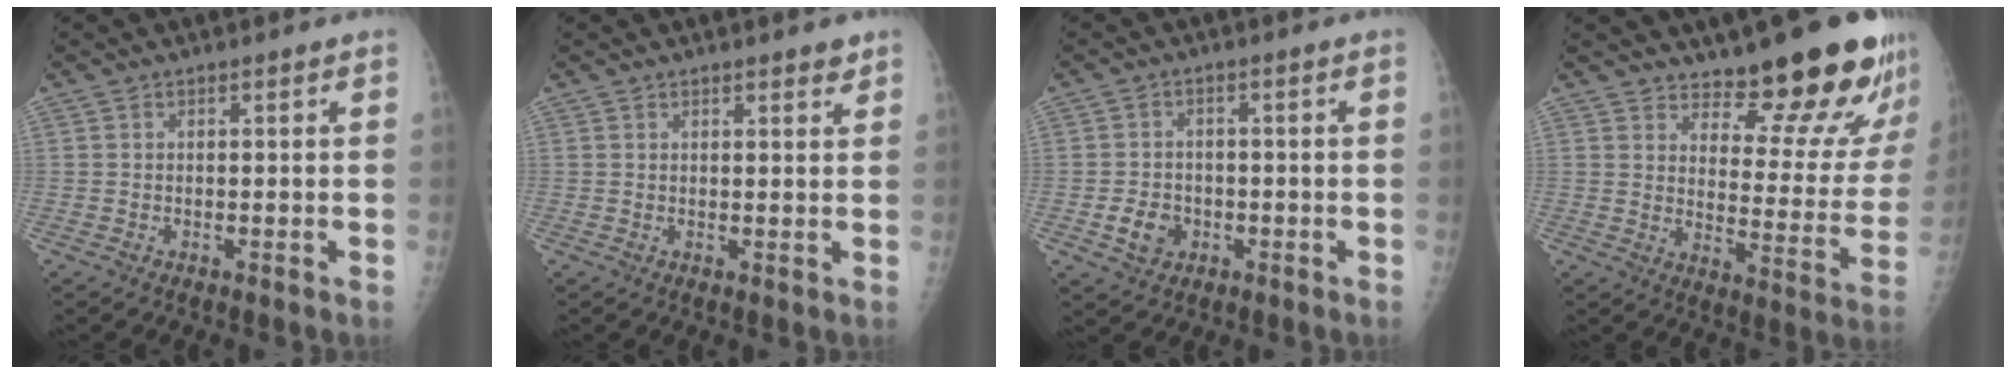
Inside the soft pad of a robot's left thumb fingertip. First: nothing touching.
{"total": 2.3, "force": [1.7, 0.7, 1.4], "torque": [-0.011, -0.008, 0.021]}
{"total": 4.8, "force": [-1.6, 3.9, 2.3], "torque": [-0.026, 0.008, -0.023]}
{"total": 15.9, "force": [13.3, 4.2, 7.5], "torque": [-0.054, -0.116, 0.168]}